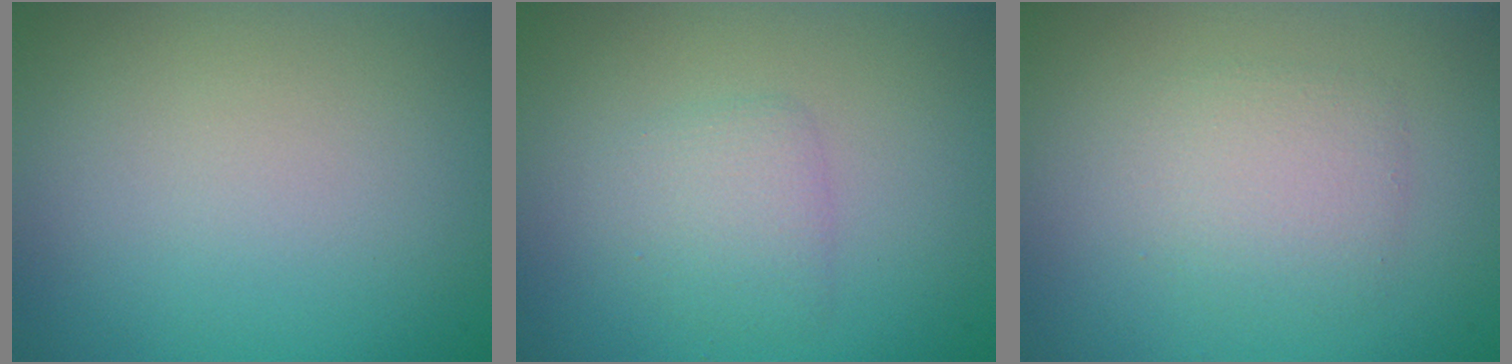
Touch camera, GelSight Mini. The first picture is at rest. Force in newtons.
{"total": 1.9, "press": 1.9, "slide": 0.0}
{"total": 2.3, "press": 2.3, "slide": 0.1}